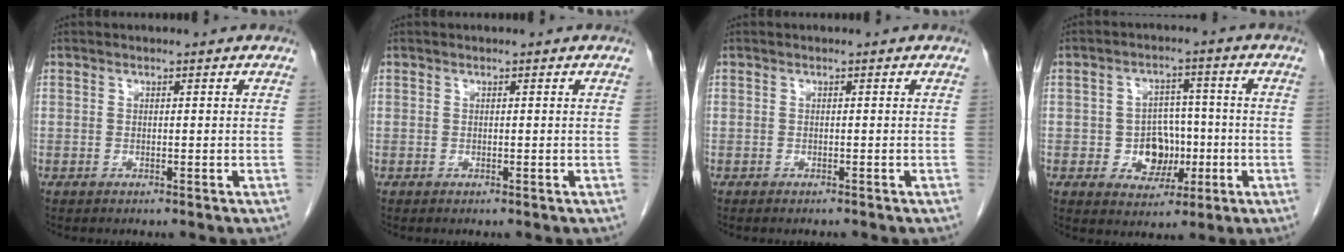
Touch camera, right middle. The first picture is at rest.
{"total": 0.0}
{"total": 0.6, "force": [-0.5, -0.4, 0.0], "torque": [-0.007, -0.003, -0.009]}
{"total": 5.9, "force": [-1.3, 4.6, 3.5], "torque": [-0.053, 0.014, -0.014]}